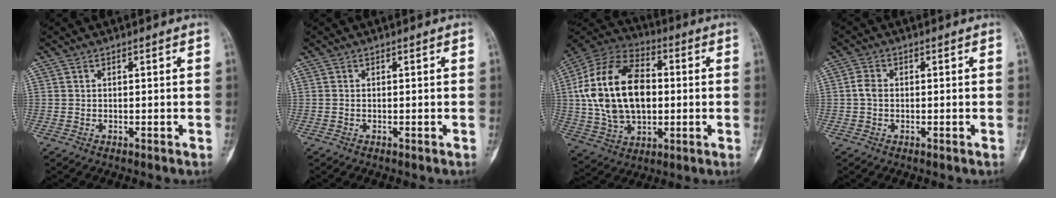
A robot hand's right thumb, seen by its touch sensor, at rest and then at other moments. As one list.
[{"total": 0.0}, {"total": 22.4, "force": [1.4, 14.1, 17.3], "torque": [-0.316, 0.016, 0.027]}, {"total": 2.4, "force": [-0.2, 1.8, 1.6], "torque": [-0.025, 0.005, -0.011]}]